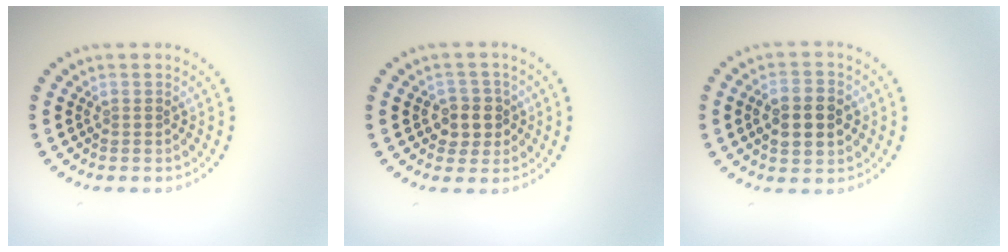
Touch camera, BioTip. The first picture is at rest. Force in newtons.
{"total": 2.5, "press": 2.4, "slide": 0.9}
{"total": 4.6, "press": 4.6, "slide": 0.1}